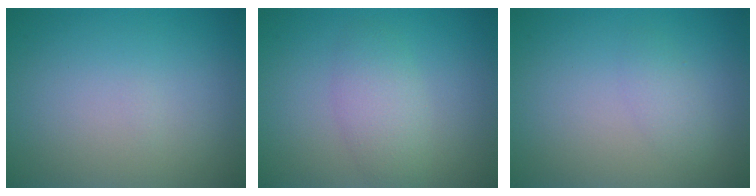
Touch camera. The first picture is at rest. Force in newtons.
{"total": 2.9, "press": 2.9, "slide": 0.1}
{"total": 1.3, "press": 1.3, "slide": 0.1}